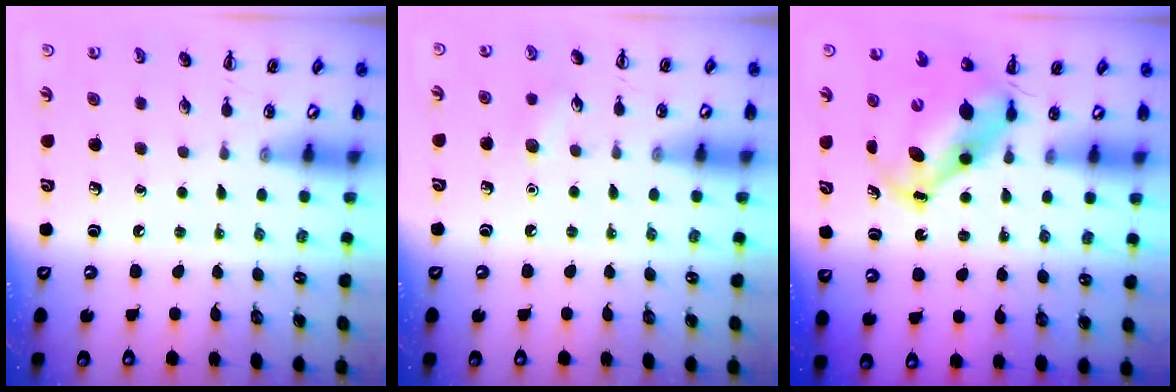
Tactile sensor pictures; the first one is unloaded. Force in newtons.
{"total": 5.9, "press": 5.6, "slide": 1.6}
{"total": 6.9, "press": 6.6, "slide": 2.0}